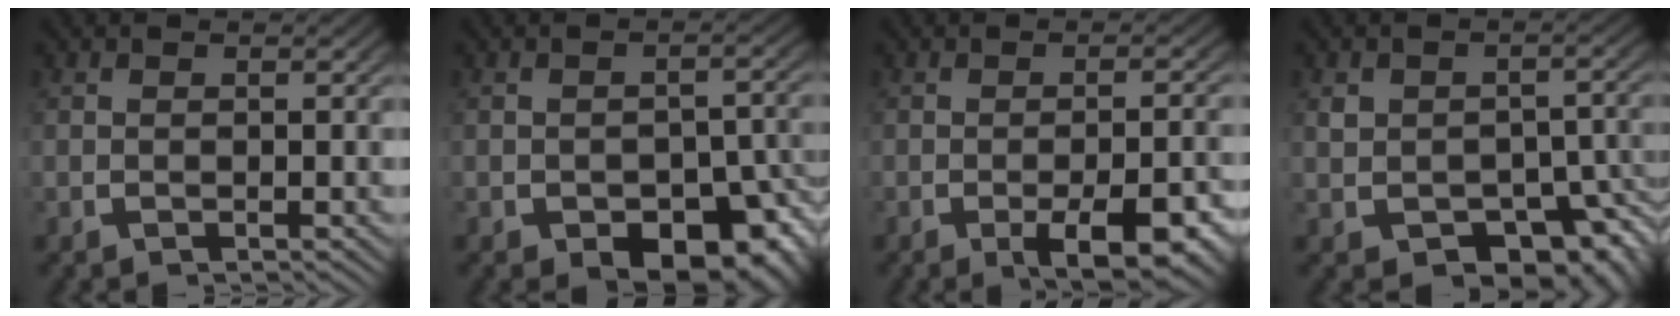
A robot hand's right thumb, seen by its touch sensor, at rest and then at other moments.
{"total": 7.1, "force": [-3.0, 4.1, 5.0], "torque": [-0.071, -0.038, -0.027]}
{"total": 6.1, "force": [-2.7, 2.6, 4.8], "torque": [-0.072, -0.017, -0.034]}
{"total": 6.7, "force": [-3.0, 4.4, 4.0], "torque": [-0.067, -0.035, -0.027]}